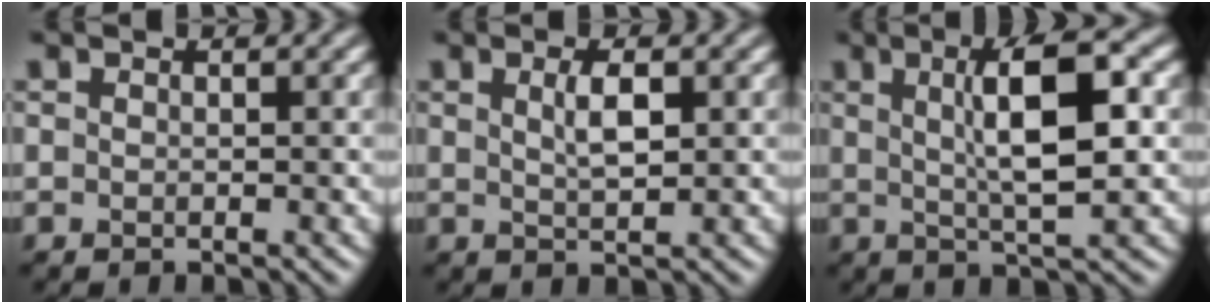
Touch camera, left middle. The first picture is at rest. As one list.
[{"total": 2.3, "force": [0.8, 0.6, 2.1], "torque": [-0.039, 0.002, 0.015]}, {"total": 7.5, "force": [1.3, 1.7, 7.2], "torque": [-0.105, 0.012, 0.021]}]